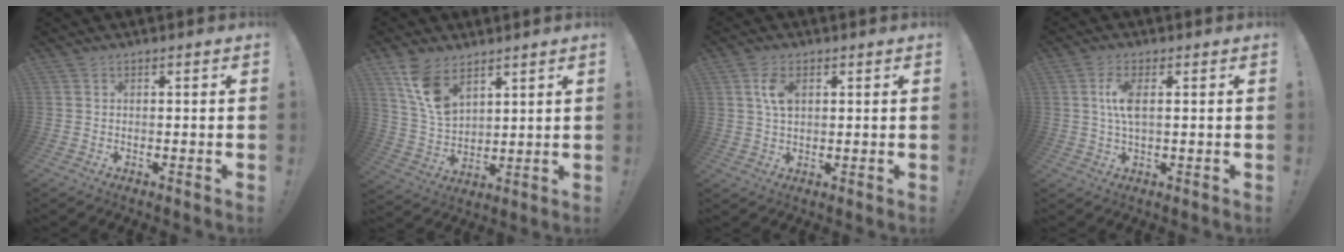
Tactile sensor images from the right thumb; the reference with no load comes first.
{"total": 11.8, "force": [7.5, 6.7, 6.1], "torque": [-0.108, -0.033, 0.148]}
{"total": 5.8, "force": [1.9, 3.3, 4.4], "torque": [-0.082, -0.002, 0.030]}
{"total": 6.2, "force": [1.0, 2.3, 5.7], "torque": [-0.101, -0.003, 0.012]}